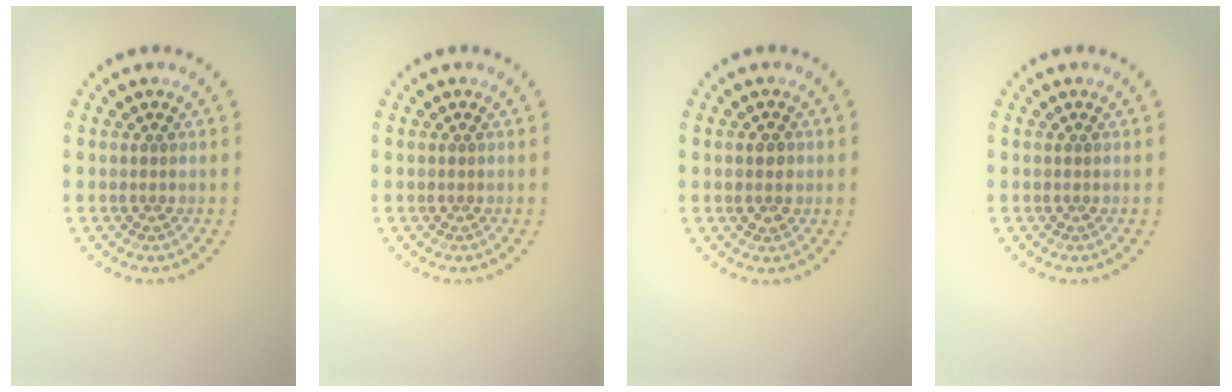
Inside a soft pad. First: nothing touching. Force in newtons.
{"total": 0.0}
{"total": 1.5, "press": 1.5, "slide": 0.1}
{"total": 0.0}